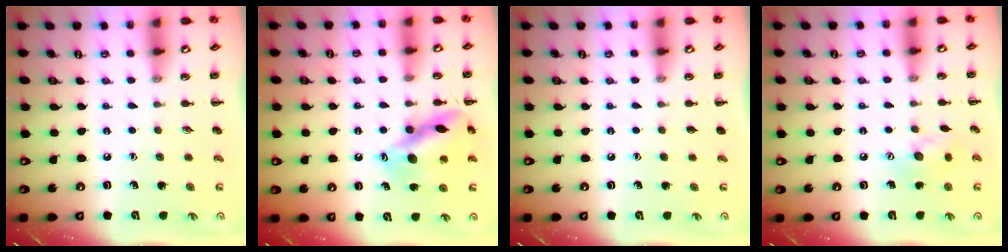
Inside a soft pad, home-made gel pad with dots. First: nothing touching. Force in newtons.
{"total": 14.6, "press": 14.5, "slide": 1.5}
{"total": 0.0}
{"total": 8.4, "press": 8.4, "slide": 0.8}